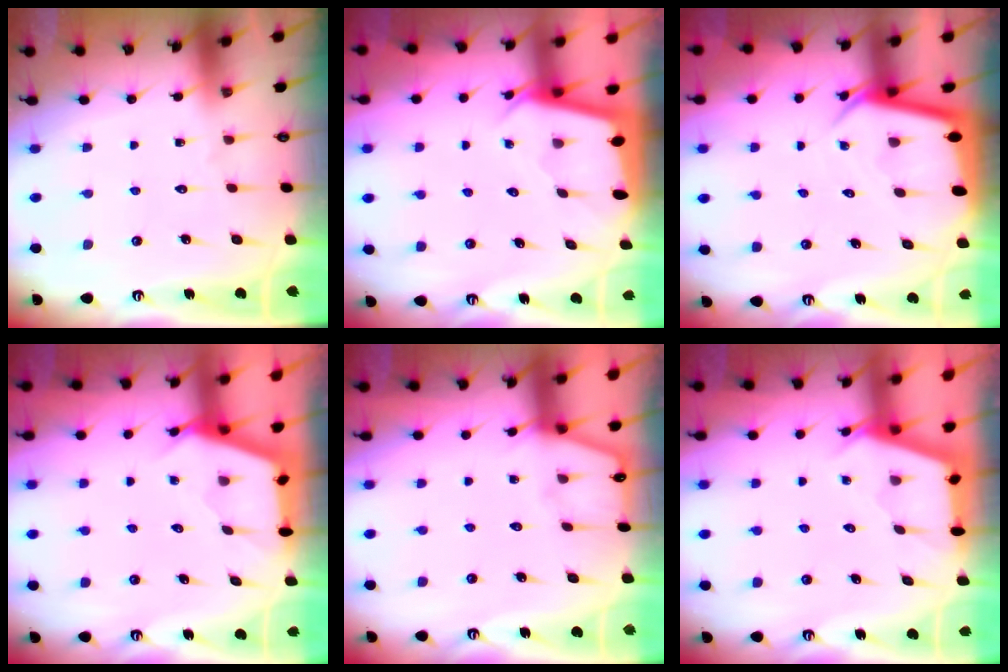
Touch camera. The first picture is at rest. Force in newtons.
{"total": 2.1, "press": 2.1, "slide": 0.2}
{"total": 4.2, "press": 4.2, "slide": 0.5}
{"total": 2.6, "press": 2.6, "slide": 0.4}
{"total": 2.9, "press": 2.9, "slide": 0.5}
{"total": 2.5, "press": 2.5, "slide": 0.4}